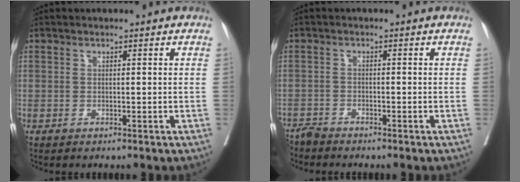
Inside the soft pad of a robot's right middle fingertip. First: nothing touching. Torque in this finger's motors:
{"motor_torque": [1.00, -0.96, 0.38, 0.13]}